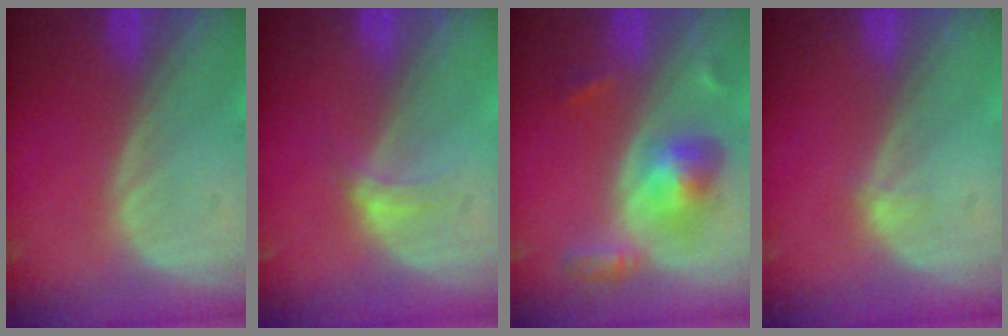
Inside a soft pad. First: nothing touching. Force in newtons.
{"total": 2.3, "press": 1.9, "slide": 1.3}
{"total": 5.5, "press": 5.5, "slide": 0.2}
{"total": 0.8, "press": 0.6, "slide": 0.5}